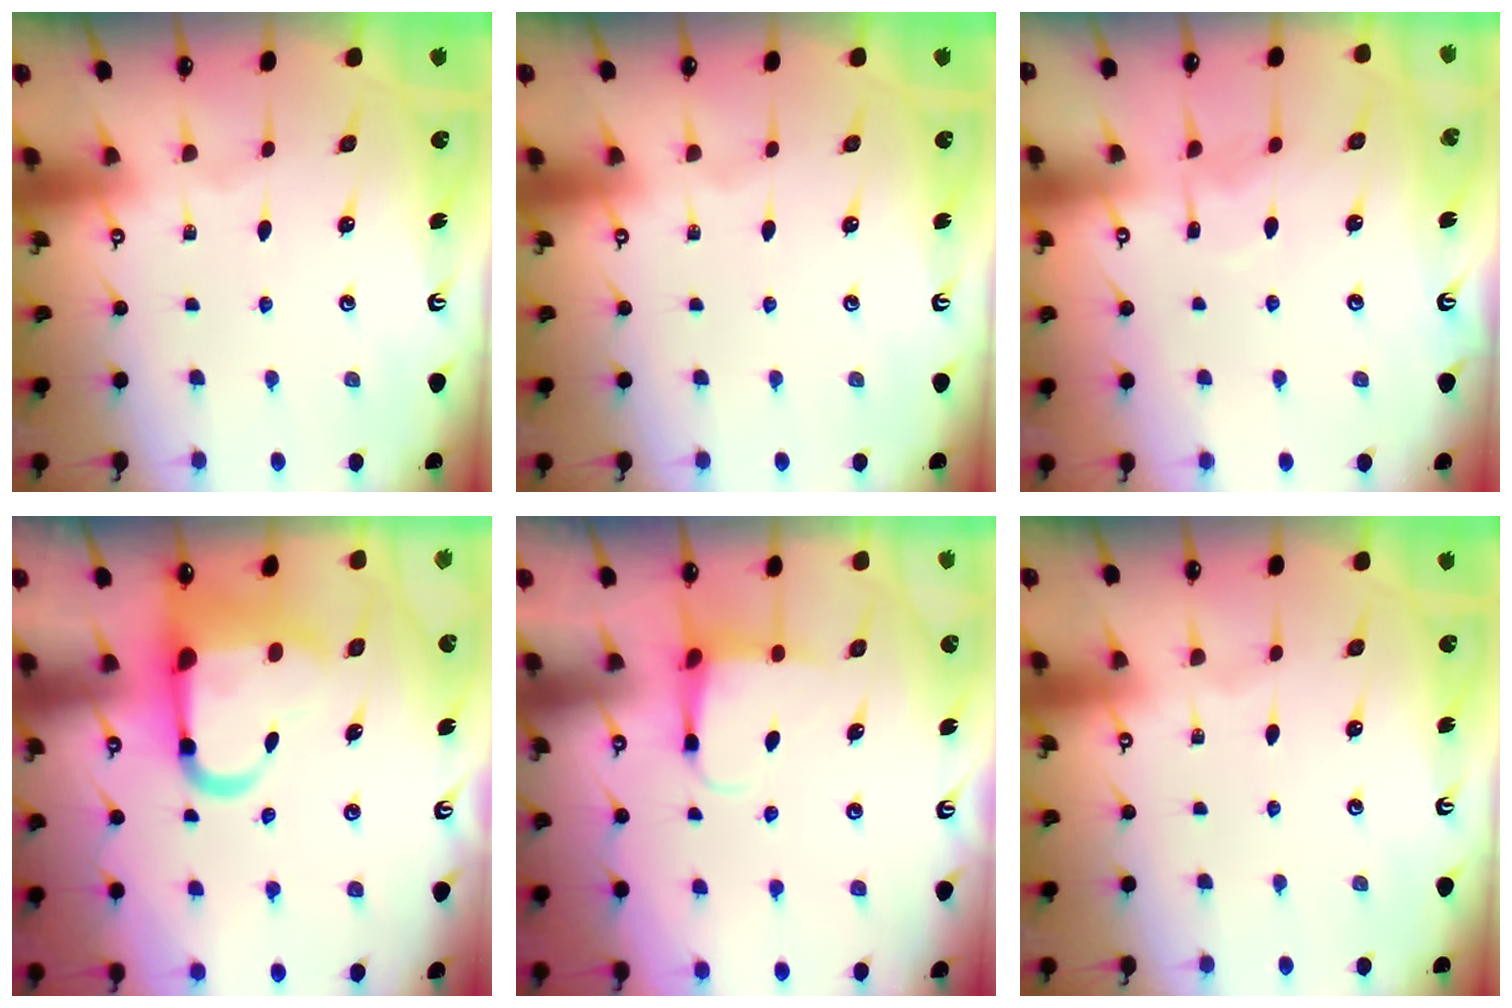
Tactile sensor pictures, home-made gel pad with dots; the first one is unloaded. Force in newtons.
{"total": 0.0}
{"total": 6.1, "press": 6.1, "slide": 0.6}
{"total": 10.3, "press": 9.9, "slide": 3.0}
{"total": 4.3, "press": 4.3, "slide": 0.5}
{"total": 0.0}